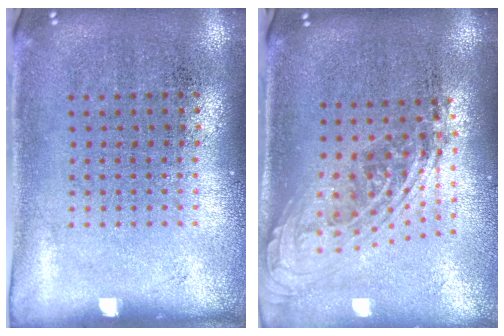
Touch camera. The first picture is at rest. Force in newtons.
{"total": 2.1, "press": 1.6, "slide": 1.5}